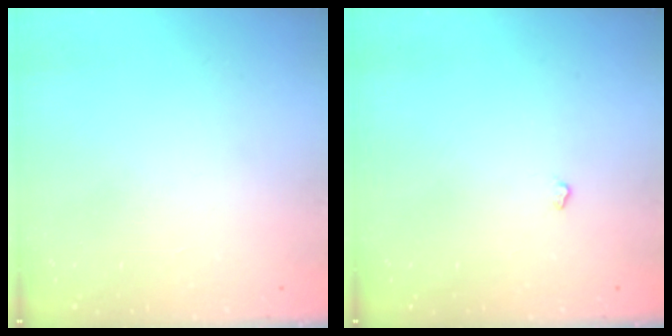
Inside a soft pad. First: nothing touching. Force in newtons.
{"total": 2.9, "press": 2.9, "slide": 0.5}